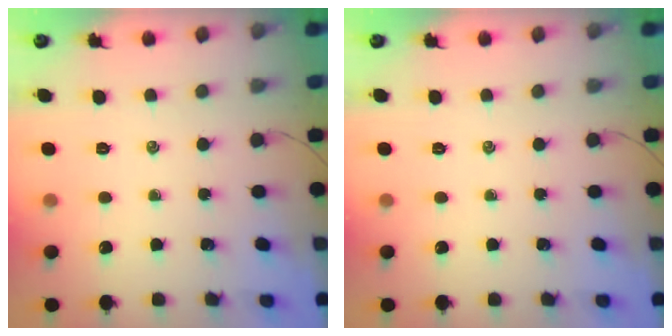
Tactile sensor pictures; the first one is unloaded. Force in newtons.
{"total": 0.0}